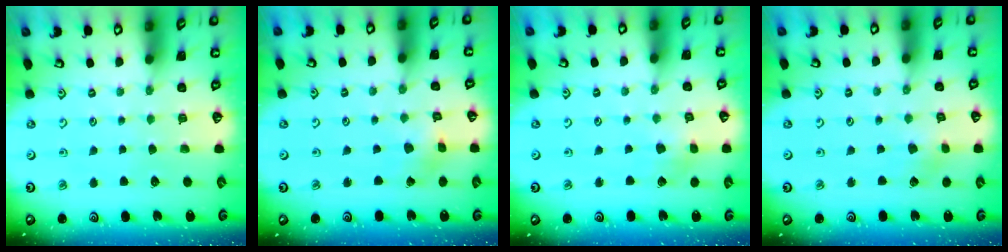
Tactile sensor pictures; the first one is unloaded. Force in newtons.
{"total": 1.7, "press": 1.6, "slide": 0.4}
{"total": 2.9, "press": 2.9, "slide": 0.6}
{"total": 2.7, "press": 2.7, "slide": 0.4}